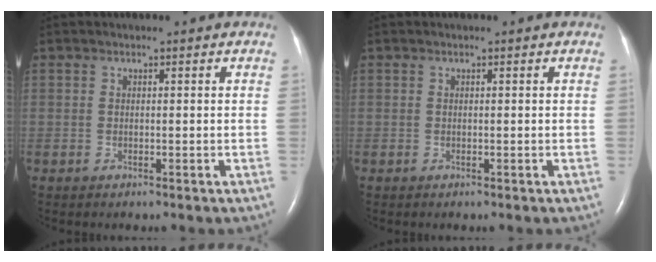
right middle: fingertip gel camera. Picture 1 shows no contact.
{"total": 0.0}